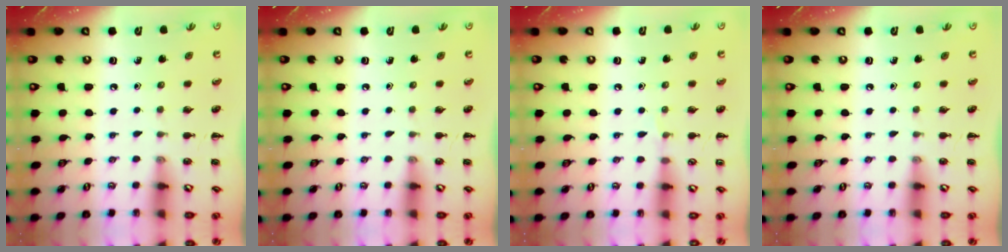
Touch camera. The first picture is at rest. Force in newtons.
{"total": 0.0}
{"total": 3.3, "press": 3.0, "slide": 1.3}
{"total": 0.0}